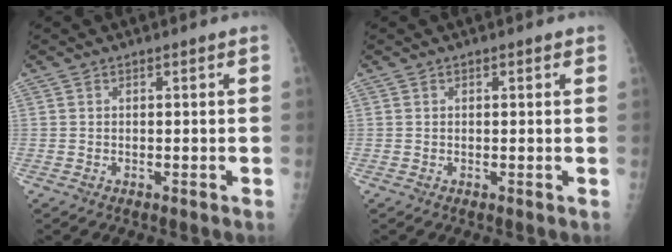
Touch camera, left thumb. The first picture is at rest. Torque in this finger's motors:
{"motor_torque": [-0.28, -0.12, -0.29, -0.31, 0.04]}